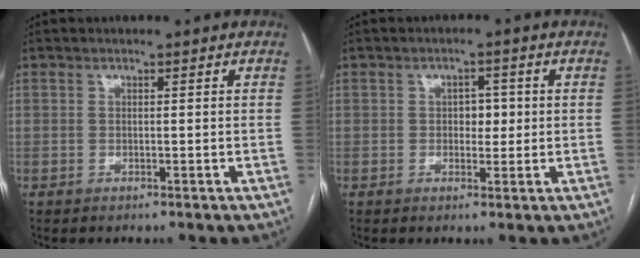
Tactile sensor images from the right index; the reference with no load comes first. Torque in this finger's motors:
{"motor_torque": [0.43, -0.05, 0.23, 0.04]}